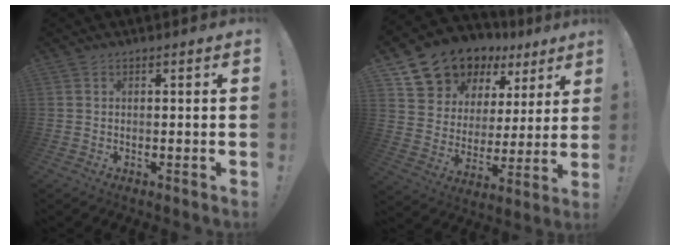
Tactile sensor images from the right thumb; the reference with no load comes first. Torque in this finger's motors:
{"motor_torque": [-0.49, 1.48, 0.32, 0.15, 0.30]}